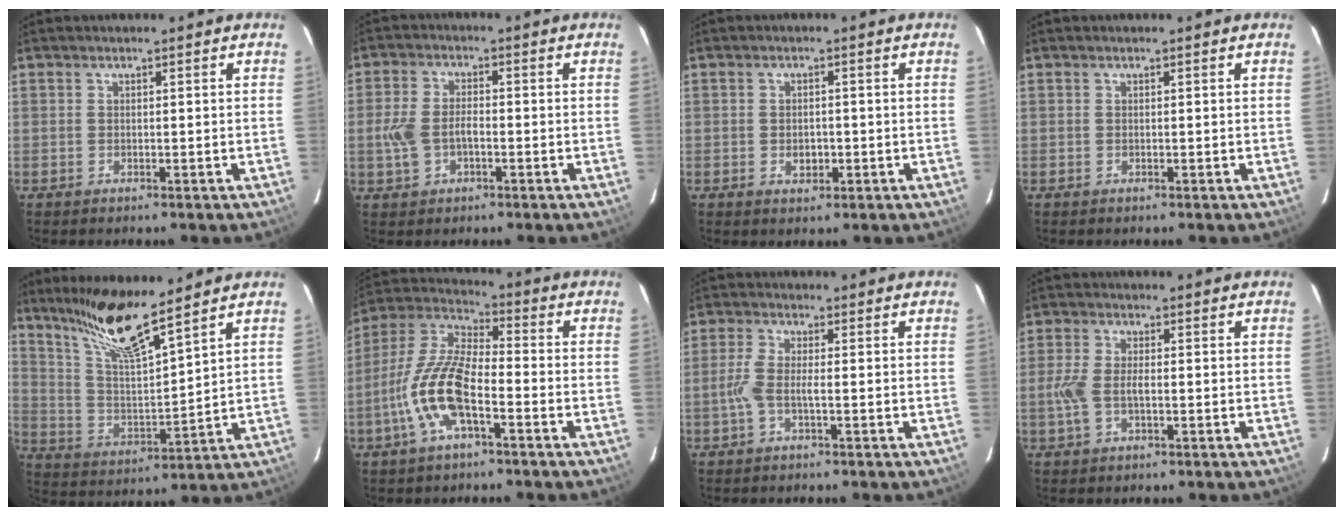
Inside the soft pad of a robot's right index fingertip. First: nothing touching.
{"total": 6.5, "force": [-1.6, 3.9, 5.0], "torque": [-0.110, 0.004, -0.025]}
{"total": 2.7, "force": [-0.7, 1.9, 1.7], "torque": [-0.028, 0.002, -0.008]}
{"total": 0.0}
{"total": 13.7, "force": [10.9, 0.5, 8.2], "torque": [-0.148, -0.003, 0.216]}
{"total": 13.2, "force": [-5.2, 4.2, 11.4], "torque": [-0.245, 0.001, -0.105]}
{"total": 3.8, "force": [-1.1, 0.6, 3.6], "torque": [-0.087, 0.003, -0.023]}
{"total": 5.4, "force": [-1.1, 2.4, 4.8], "torque": [-0.107, 0.001, -0.021]}